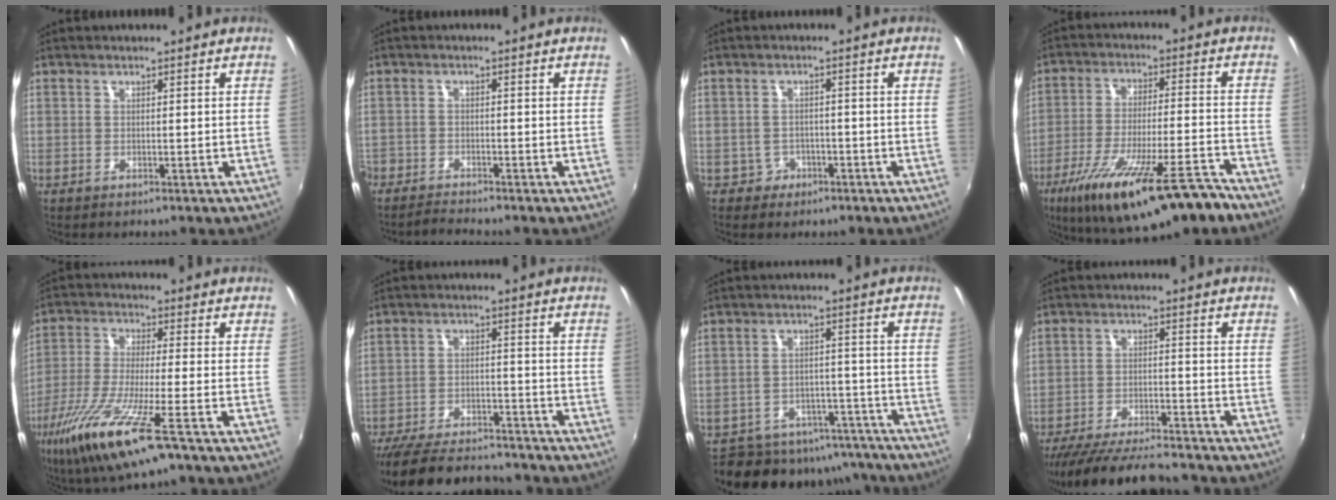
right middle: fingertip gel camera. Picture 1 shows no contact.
{"total": 2.8, "force": [-2.8, 0.2, 0.1], "torque": [-0.018, -0.010, -0.061]}
{"total": 4.3, "force": [-2.5, 3.4, 0.2], "torque": [-0.013, 0.012, -0.037]}
{"total": 20.9, "force": [-14.3, 4.4, 14.5], "torque": [-0.259, -0.047, -0.224]}
{"total": 16.0, "force": [-8.6, 2.1, 13.3], "torque": [-0.274, -0.050, -0.165]}
{"total": 19.2, "force": [-16.8, 4.9, 7.8], "torque": [-0.166, -0.019, -0.248]}
{"total": 14.1, "force": [-12.5, 5.6, 3.1], "torque": [-0.059, 0.023, -0.158]}
{"total": 17.8, "force": [-15.8, 3.1, 7.6], "torque": [-0.156, -0.022, -0.244]}